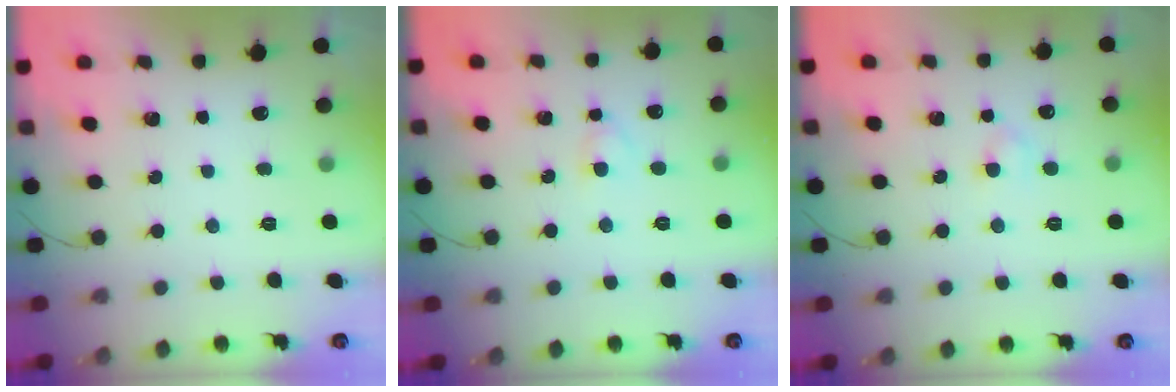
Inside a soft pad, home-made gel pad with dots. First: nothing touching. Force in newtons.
{"total": 2.6, "press": 2.4, "slide": 1.1}
{"total": 2.5, "press": 2.3, "slide": 0.9}